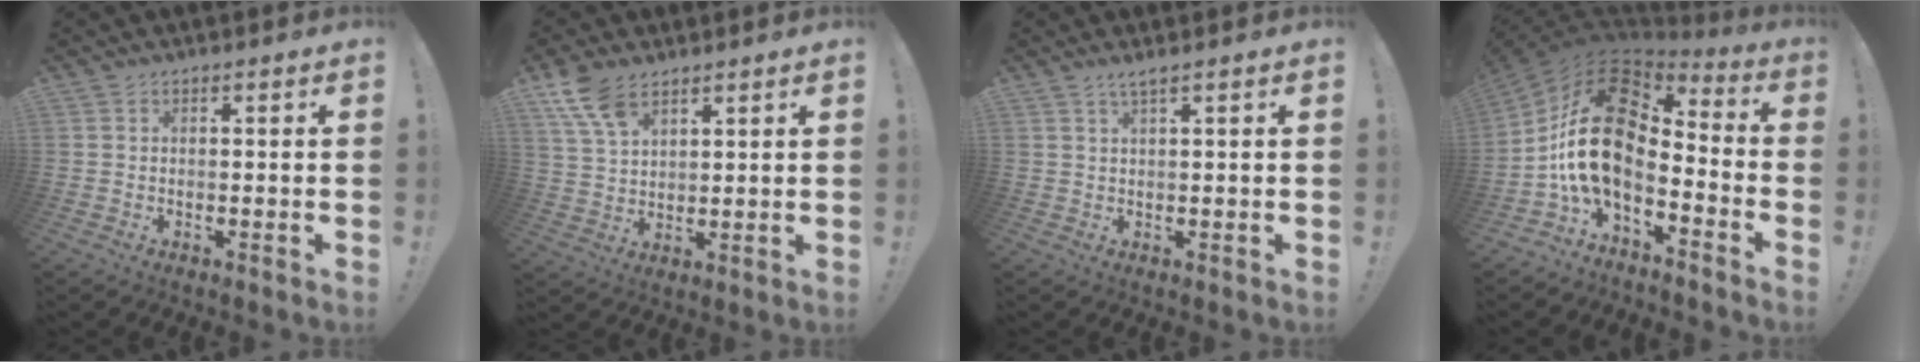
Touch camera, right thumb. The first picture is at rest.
{"total": 9.1, "force": [6.0, 4.6, 5.1], "torque": [-0.104, -0.021, 0.118]}
{"total": 2.0, "force": [1.4, -0.2, 1.4], "torque": [-0.034, -0.002, 0.025]}
{"total": 19.9, "force": [0.9, 10.9, 16.7], "torque": [-0.328, 0.001, 0.019]}